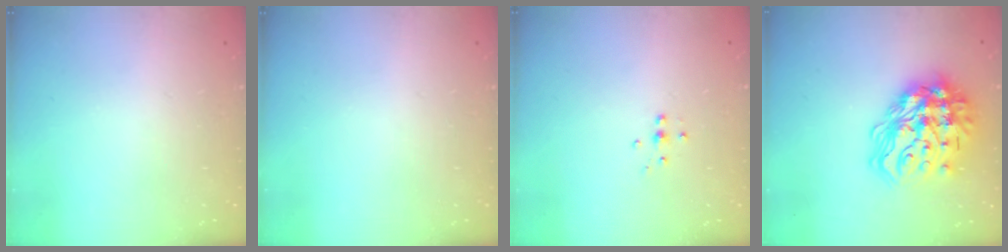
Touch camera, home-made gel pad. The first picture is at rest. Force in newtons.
{"total": 0.0}
{"total": 3.6, "press": 3.5, "slide": 0.3}
{"total": 21.6, "press": 21.5, "slide": 2.0}